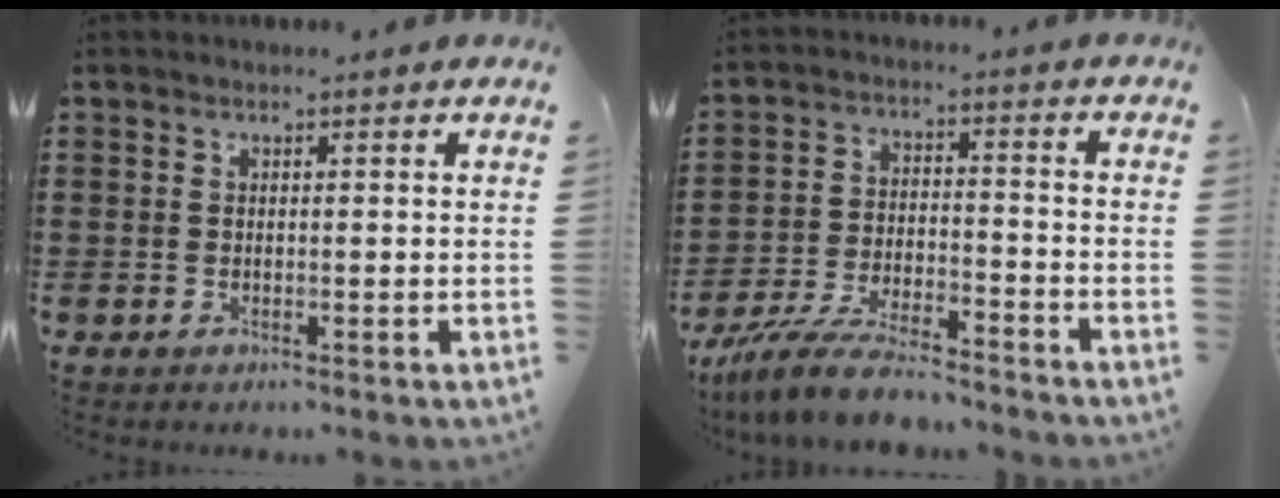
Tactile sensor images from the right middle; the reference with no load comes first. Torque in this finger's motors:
{"motor_torque": [2.14, 0.00, 0.21, 0.17]}